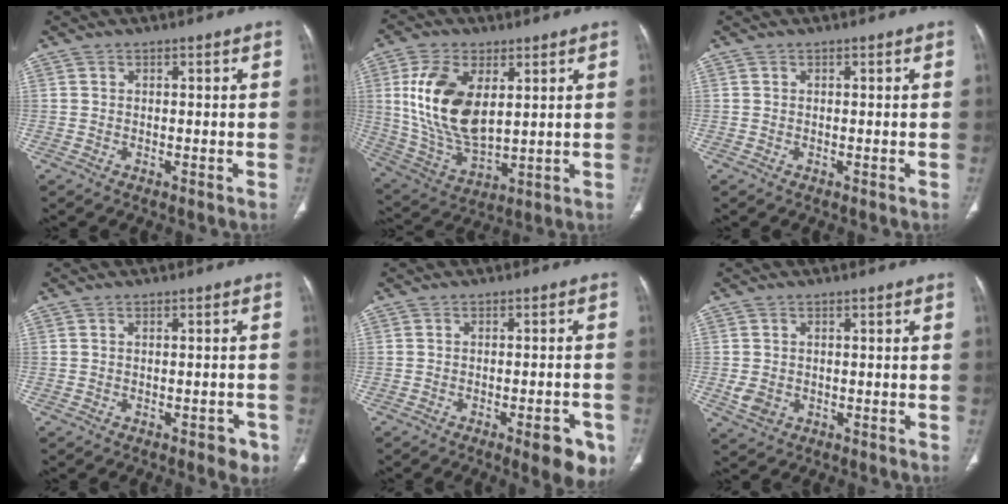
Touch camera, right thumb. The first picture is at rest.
{"total": 16.4, "force": [4.0, 8.9, 13.2], "torque": [-0.254, -0.020, 0.088]}
{"total": 0.0}
{"total": 3.2, "force": [-1.8, 1.5, 2.2], "torque": [-0.015, 0.007, -0.020]}
{"total": 7.6, "force": [-4.0, 2.3, 6.1], "torque": [-0.059, 0.008, -0.046]}
{"total": 3.3, "force": [-0.6, 2.6, 1.9], "torque": [-0.033, -0.001, -0.004]}